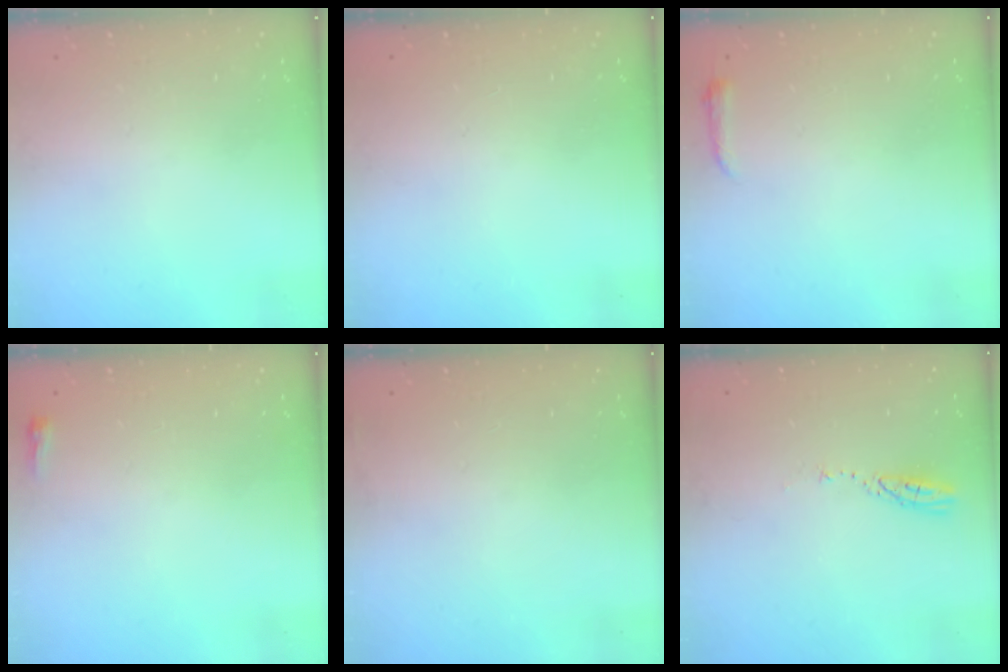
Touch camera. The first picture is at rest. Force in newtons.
{"total": 0.0}
{"total": 3.0, "press": 2.9, "slide": 0.6}
{"total": 2.4, "press": 2.4, "slide": 0.6}
{"total": 2.9, "press": 2.4, "slide": 1.6}
{"total": 3.5, "press": 3.5, "slide": 0.3}